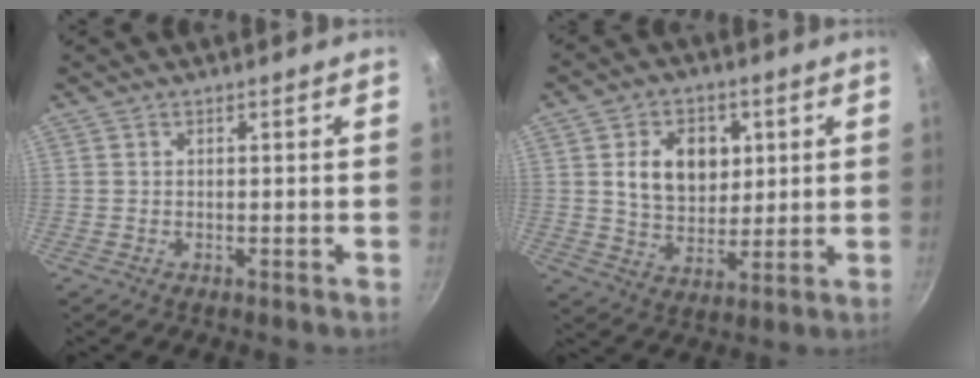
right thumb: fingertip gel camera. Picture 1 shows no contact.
{"total": 11.4, "force": [2.7, 8.4, 7.3], "torque": [-0.086, -0.011, 0.046]}